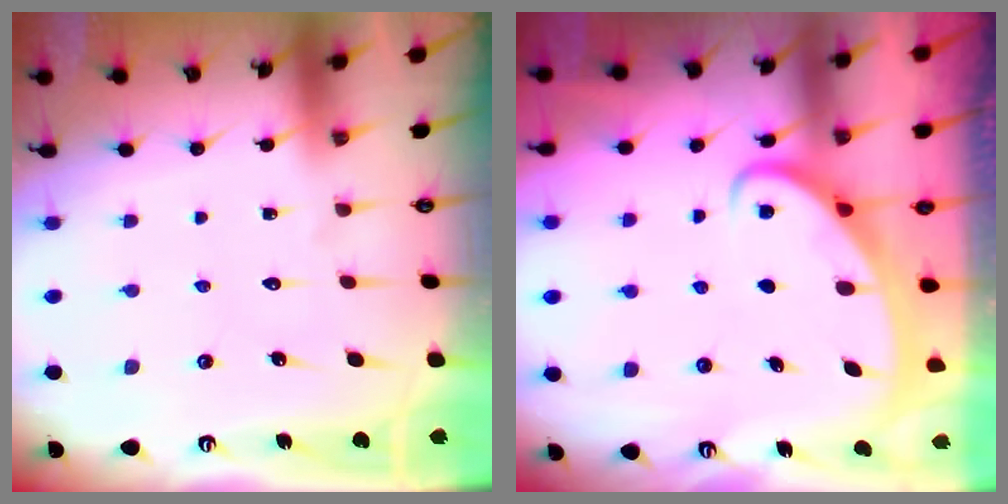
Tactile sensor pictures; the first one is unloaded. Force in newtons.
{"total": 2.5, "press": 2.5, "slide": 0.3}